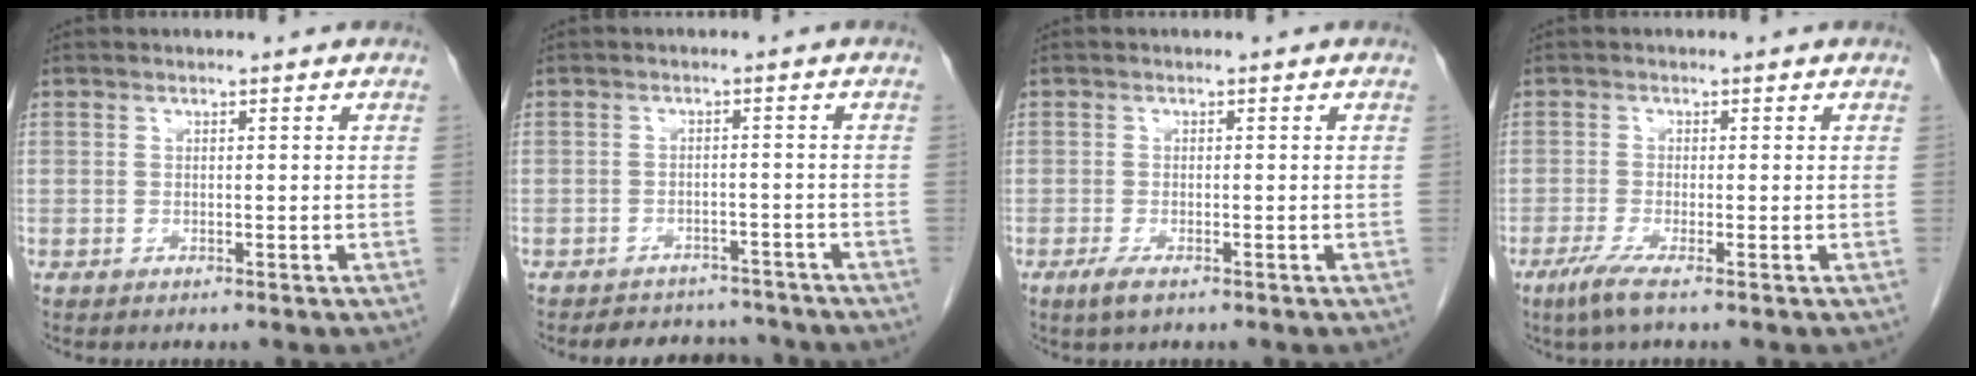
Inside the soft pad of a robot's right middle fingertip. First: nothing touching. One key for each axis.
{"total": 6.9, "fx": -6.4, "fy": 2.4, "fz": 0.7, "tx": 0.000, "ty": 0.008, "tz": -0.080}
{"total": 2.1, "fx": -1.2, "fy": 0.5, "fz": 1.6, "tx": -0.038, "ty": -0.005, "tz": -0.022}
{"total": 3.0, "fx": -1.8, "fy": -0.2, "fz": 2.4, "tx": -0.056, "ty": -0.013, "tz": -0.039}